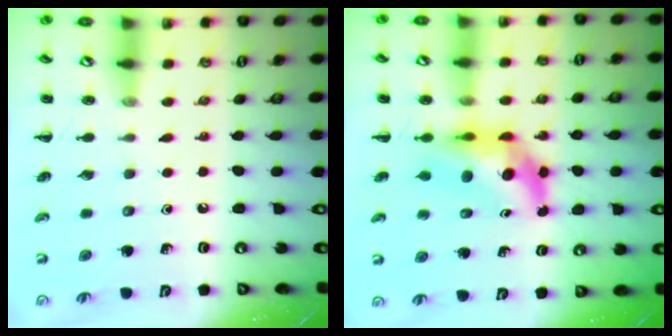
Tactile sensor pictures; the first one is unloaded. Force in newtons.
{"total": 6.0, "press": 5.7, "slide": 1.7}